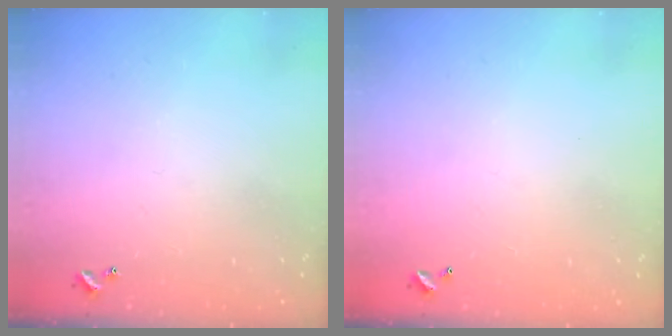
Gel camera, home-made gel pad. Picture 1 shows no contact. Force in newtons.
{"total": 2.9, "press": 2.9, "slide": 0.1}